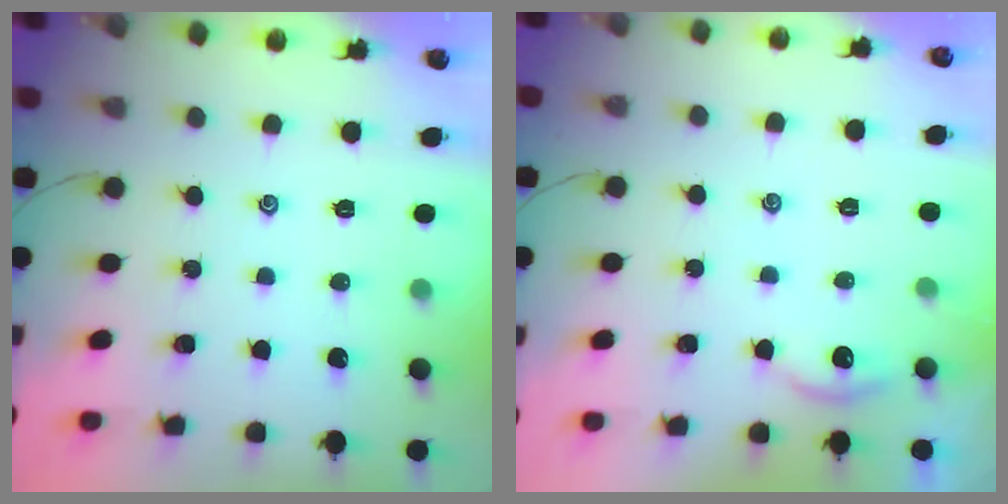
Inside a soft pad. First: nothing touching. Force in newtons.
{"total": 1.9, "press": 1.9, "slide": 0.2}